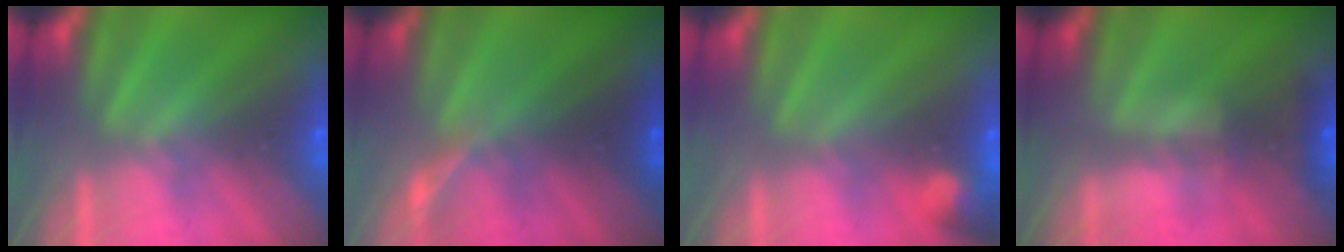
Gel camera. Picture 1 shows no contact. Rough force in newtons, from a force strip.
{"total": 1.3}
{"total": 2.9}
{"total": 3.8}